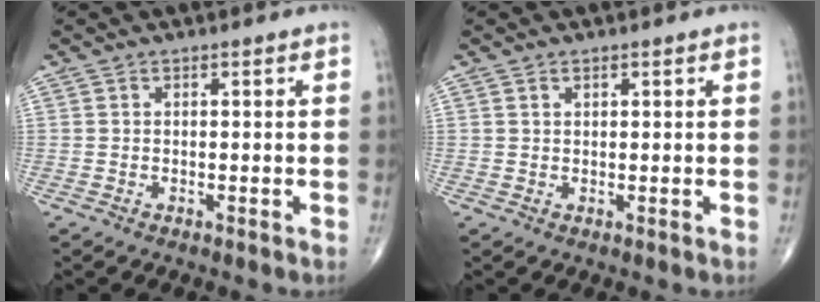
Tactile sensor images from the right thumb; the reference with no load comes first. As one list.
[{"total": 0.7, "force": [0.5, 0.4, 0.4], "torque": [-0.003, -0.003, 0.007]}]